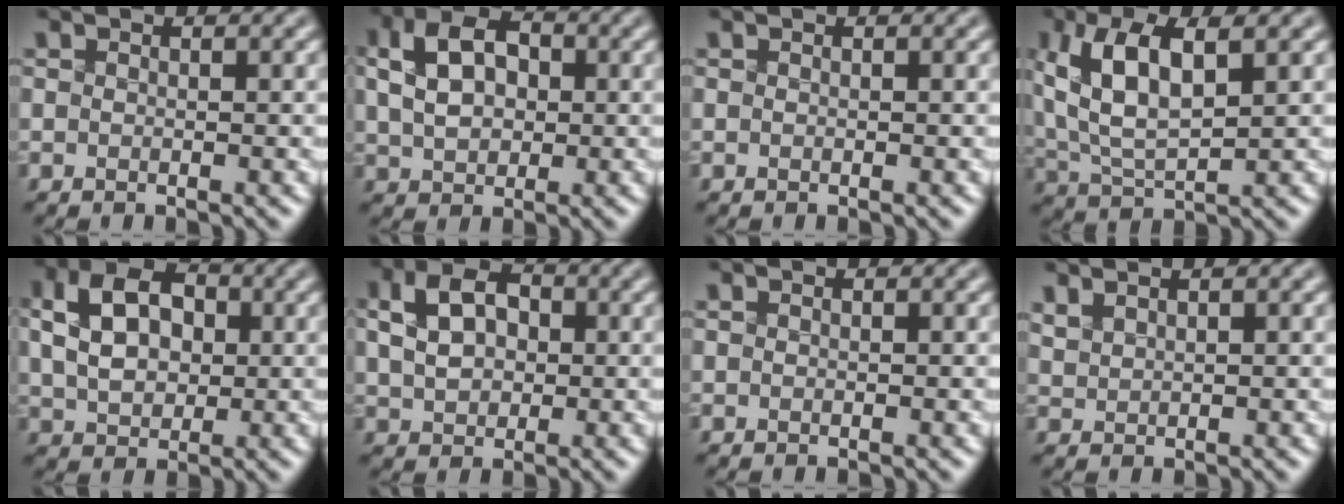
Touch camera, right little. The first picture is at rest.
{"total": 5.4, "force": [1.3, 3.7, 3.7], "torque": [-0.087, 0.020, 0.019]}
{"total": 0.0}
{"total": 6.6, "force": [2.3, 2.5, 5.7], "torque": [-0.126, 0.012, 0.048]}
{"total": 6.3, "force": [1.5, 4.4, 4.2], "torque": [-0.104, 0.023, 0.022]}
{"total": 4.8, "force": [1.1, 3.4, 3.2], "torque": [-0.083, 0.017, 0.017]}
{"total": 0.0}
{"total": 0.7, "force": [0.7, 0.2, 0.2], "torque": [-0.014, 0.004, 0.025]}